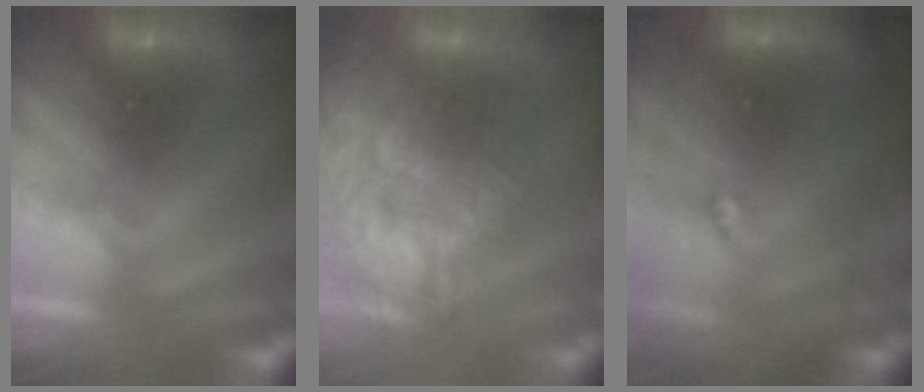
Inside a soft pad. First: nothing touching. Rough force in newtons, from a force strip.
{"total": 8.6}
{"total": 9.3}